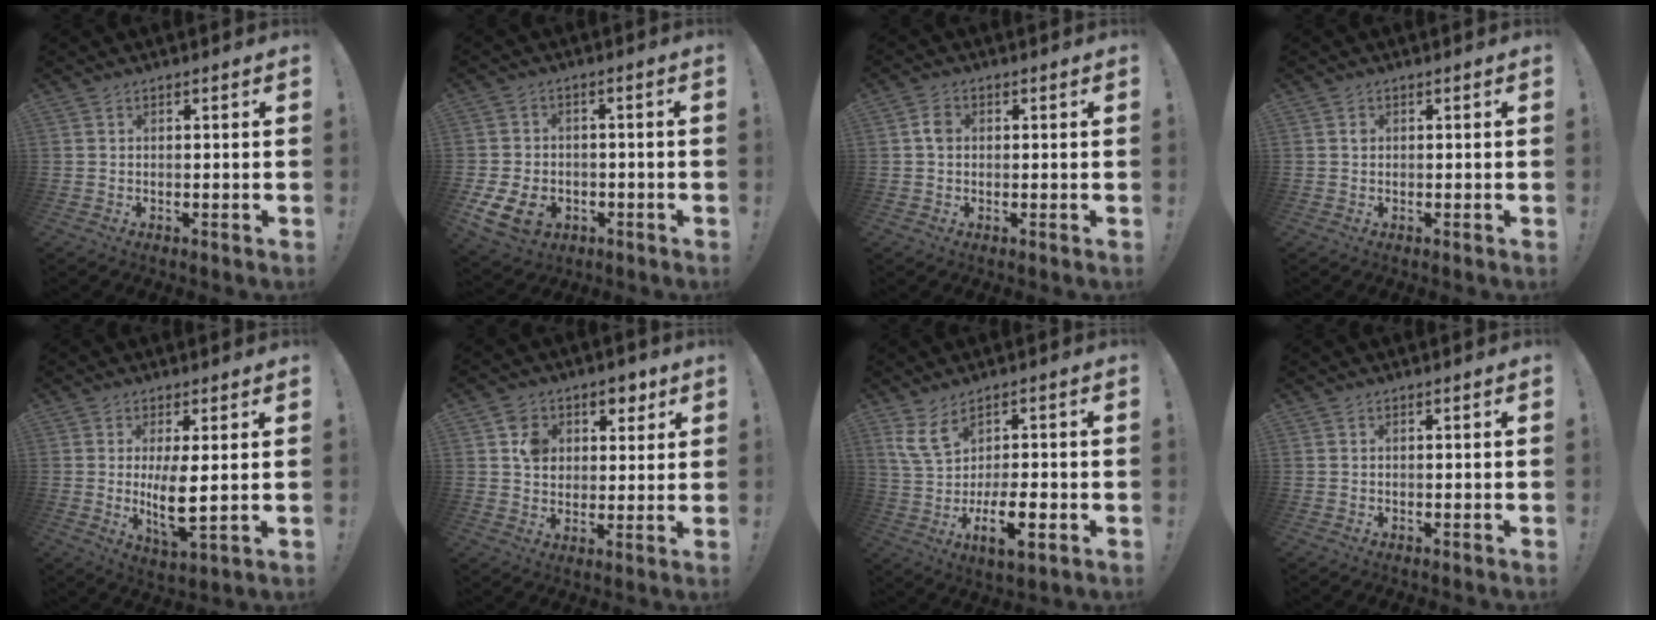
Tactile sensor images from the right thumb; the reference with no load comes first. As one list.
[{"total": 10.7, "force": [-3.7, 7.8, 6.4], "torque": [-0.119, 0.021, -0.065]}, {"total": 2.8, "force": [0.0, 2.1, 1.9], "torque": [-0.028, 0.005, -0.003]}, {"total": 0.7, "force": [0.1, 0.6, 0.2], "torque": [-0.012, 0.005, 0.004]}, {"total": 8.4, "force": [0.8, 2.2, 8.0], "torque": [-0.138, -0.023, 0.013]}, {"total": 8.8, "force": [4.0, 7.4, 2.4], "torque": [-0.030, -0.027, 0.076]}, {"total": 11.9, "force": [-0.6, 4.4, 11.1], "torque": [-0.205, -0.011, -0.012]}, {"total": 0.0}]